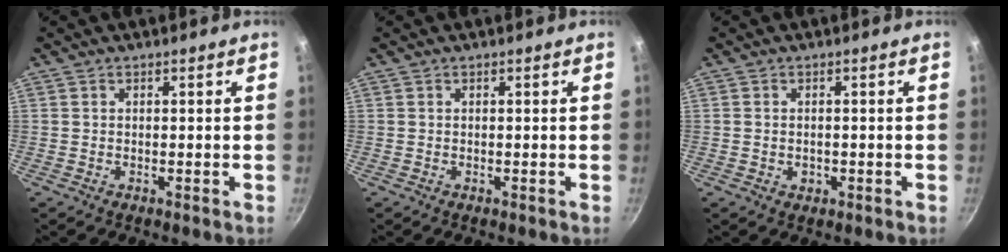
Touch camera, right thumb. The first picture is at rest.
{"total": 0.0}
{"total": 1.6, "force": [-0.4, 1.2, 1.0], "torque": [-0.014, 0.001, -0.005]}